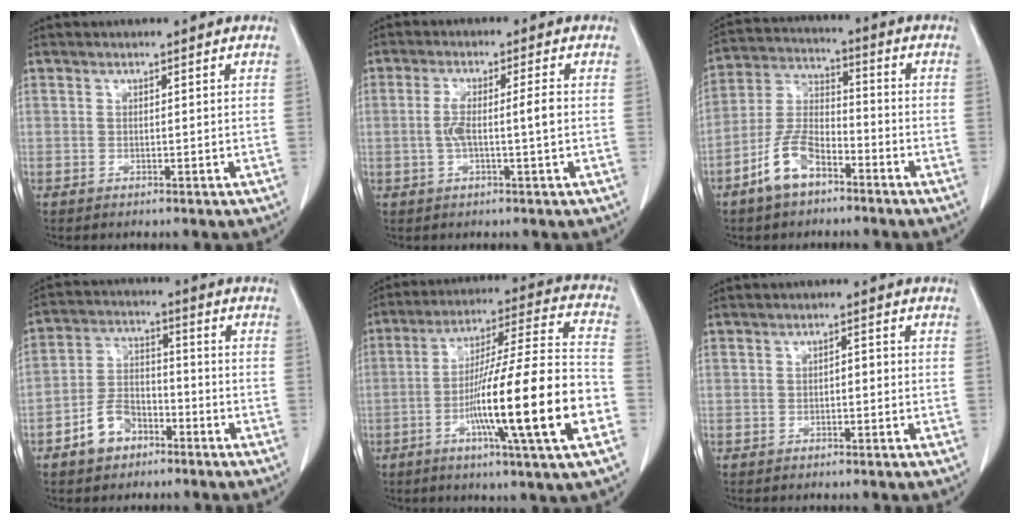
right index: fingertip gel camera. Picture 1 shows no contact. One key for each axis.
{"total": 4.9, "fx": -0.4, "fy": 0.3, "fz": 4.9, "tx": -0.102, "ty": 0.010, "tz": -0.005}
{"total": 9.2, "fx": -5.6, "fy": 4.2, "fz": 5.9, "tx": -0.135, "ty": 0.009, "tz": -0.111}
{"total": 7.5, "fx": -4.3, "fy": 4.9, "fz": 3.7, "tx": -0.083, "ty": 0.018, "tz": -0.075}
{"total": 21.2, "fx": -6.5, "fy": 0.1, "fz": 20.1, "tx": -0.315, "ty": -0.008, "tz": -0.111}
{"total": 1.4, "fx": -0.3, "fy": 0.6, "fz": 1.2, "tx": -0.016, "ty": 0.005, "tz": -0.006}